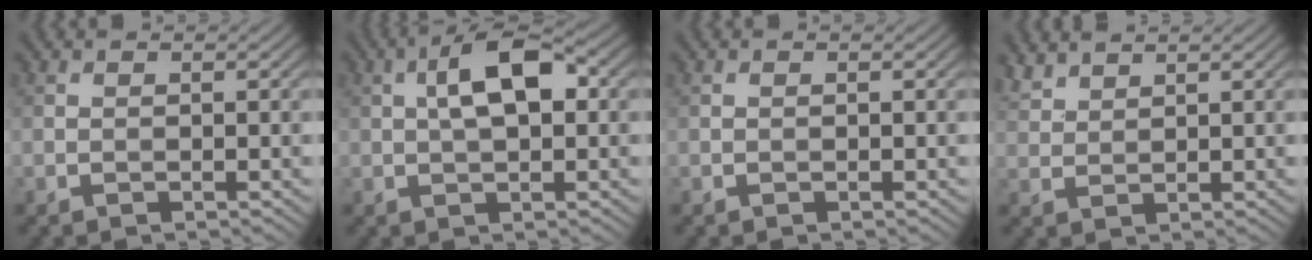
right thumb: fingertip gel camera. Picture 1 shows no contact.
{"total": 6.7, "force": [1.3, 3.0, 5.9], "torque": [-0.103, 0.014, 0.017]}
{"total": 0.0}
{"total": 2.9, "force": [2.6, 0.9, 1.1], "torque": [-0.027, 0.006, 0.061]}